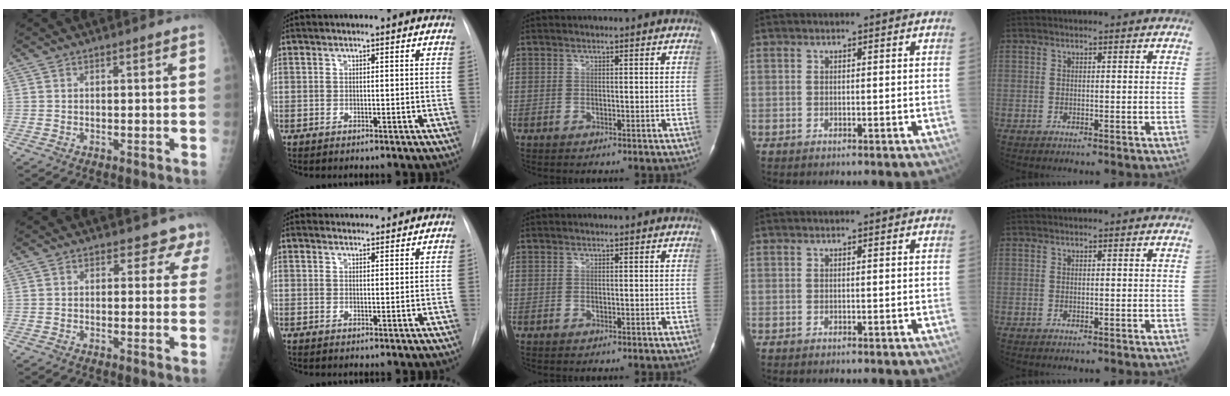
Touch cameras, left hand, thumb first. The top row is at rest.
{"thumb": {"total": 3.9, "force": [3.1, 2.4, 0.3], "torque": [0.030, -0.015, 0.014]}, "index": {"total": 4.0, "force": [3.9, 0.9, -0.1], "torque": [0.000, 0.019, 0.051]}}